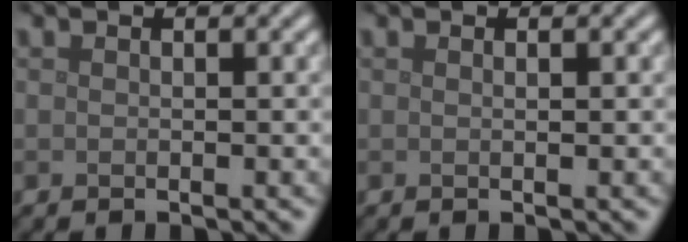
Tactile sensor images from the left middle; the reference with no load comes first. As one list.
[{"total": 0.5, "force": [0.1, 0.1, 0.5], "torque": [-0.005, 0.002, 0.001]}]